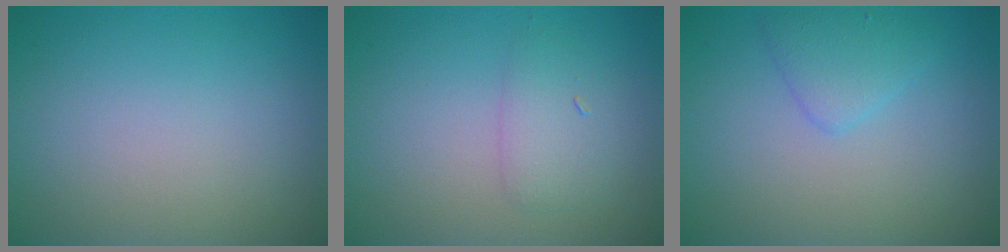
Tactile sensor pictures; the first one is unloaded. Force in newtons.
{"total": 2.1, "press": 2.1, "slide": 0.1}
{"total": 2.0, "press": 2.0, "slide": 0.1}